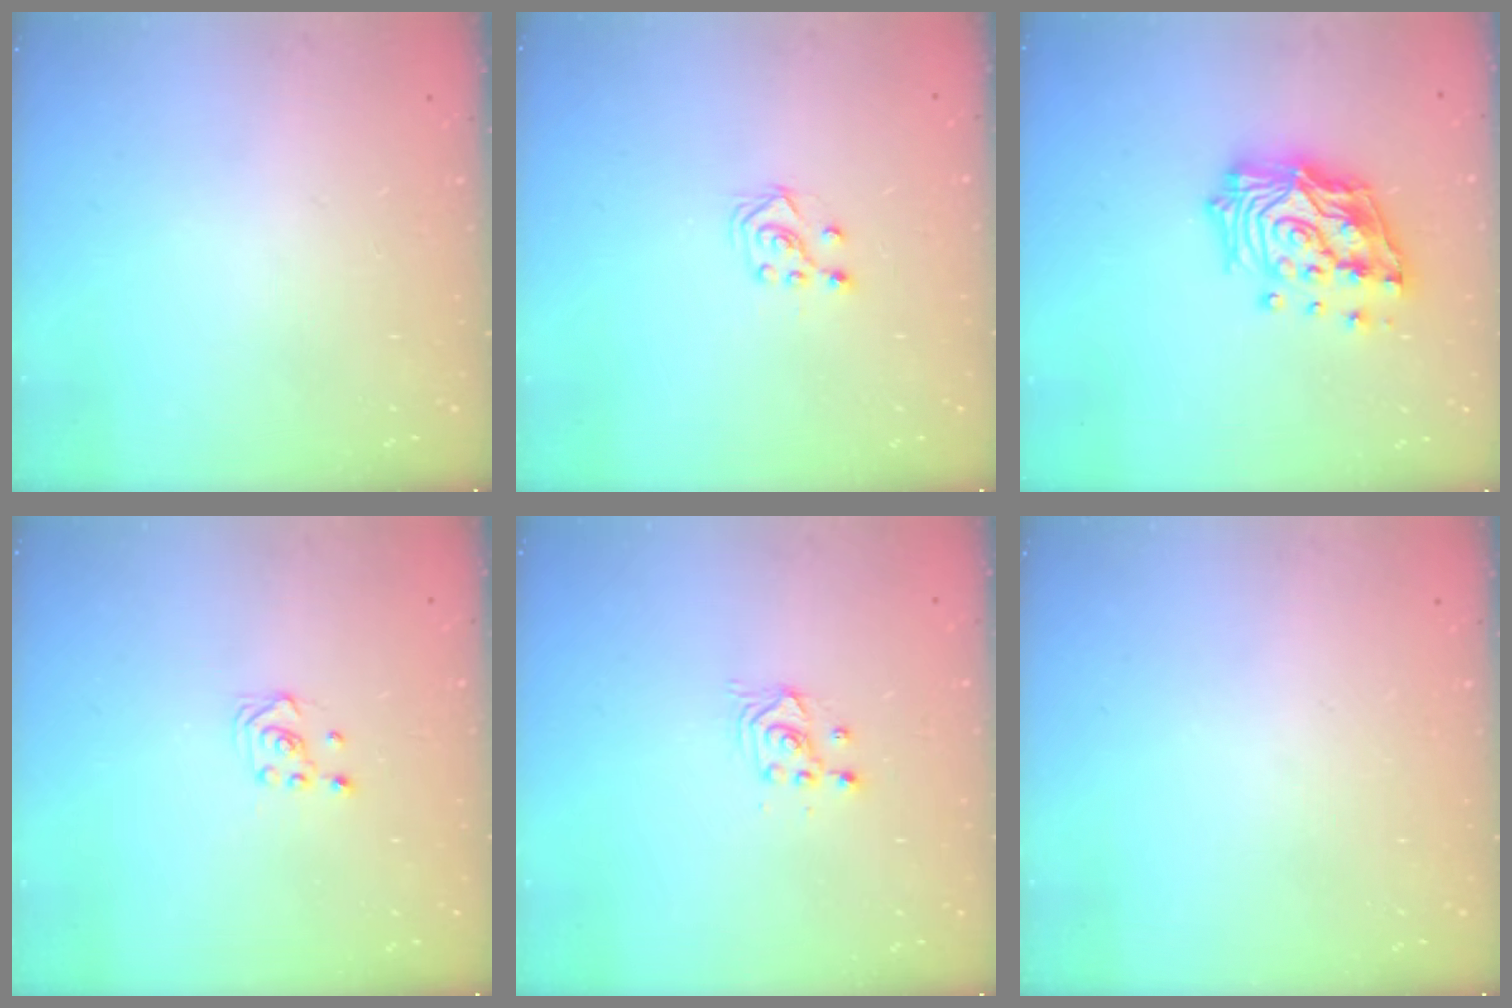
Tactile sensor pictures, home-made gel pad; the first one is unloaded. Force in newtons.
{"total": 5.4, "press": 5.3, "slide": 0.9}
{"total": 20.7, "press": 20.5, "slide": 3.0}
{"total": 2.7, "press": 2.4, "slide": 1.2}
{"total": 2.5, "press": 2.5, "slide": 0.1}
{"total": 0.0}